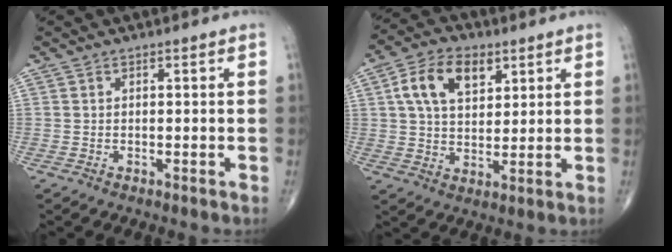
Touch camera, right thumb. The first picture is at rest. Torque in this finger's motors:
{"motor_torque": [0.11, 0.15, 0.85, 0.36, 0.23]}